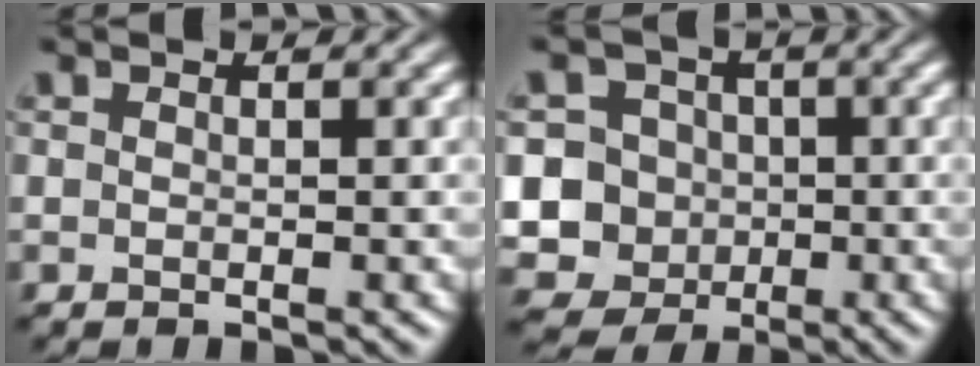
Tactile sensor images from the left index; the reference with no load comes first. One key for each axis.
{"total": 11.0, "fx": -2.6, "fy": 10.3, "fz": 2.8, "tx": -0.083, "ty": -0.004, "tz": -0.069}